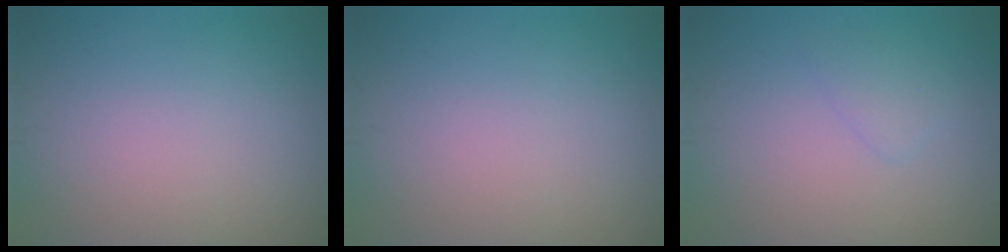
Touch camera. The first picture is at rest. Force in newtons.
{"total": 0.0}
{"total": 1.2, "press": 1.2, "slide": 0.0}